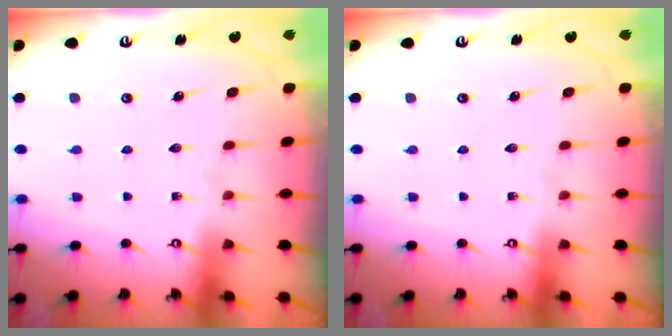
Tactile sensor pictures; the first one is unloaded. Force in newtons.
{"total": 0.0}